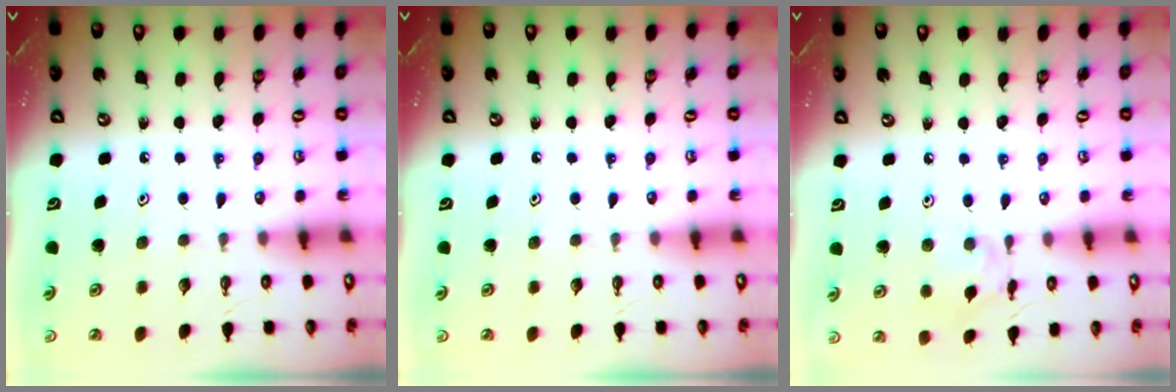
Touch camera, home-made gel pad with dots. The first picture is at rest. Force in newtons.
{"total": 0.0}
{"total": 7.0, "press": 6.9, "slide": 0.4}